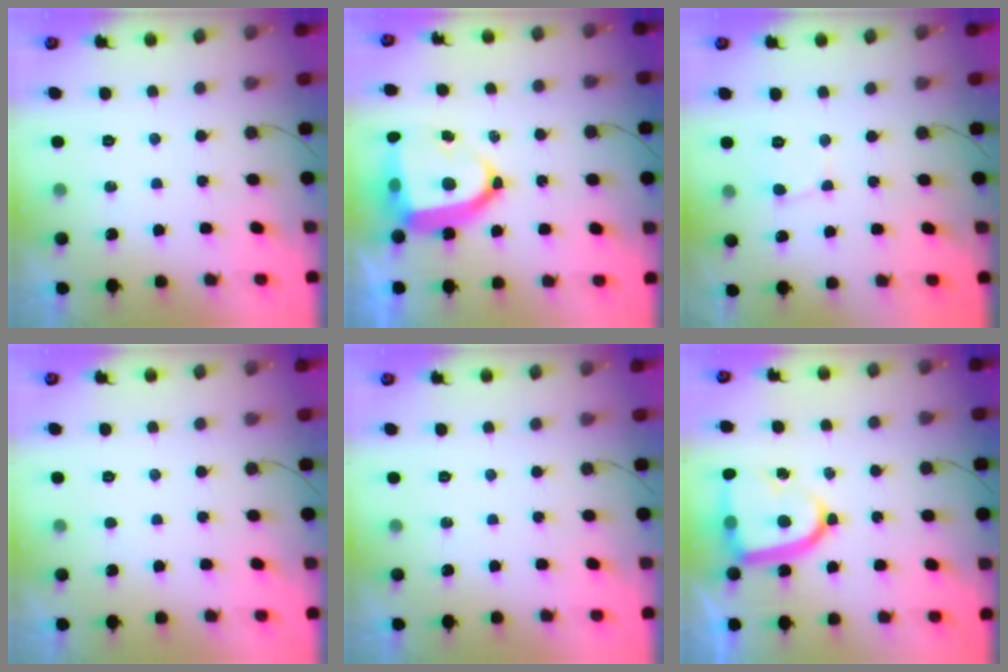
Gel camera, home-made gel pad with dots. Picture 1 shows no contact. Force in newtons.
{"total": 14.9, "press": 14.8, "slide": 1.9}
{"total": 3.1, "press": 3.1, "slide": 0.3}
{"total": 1.6, "press": 1.6, "slide": 0.1}
{"total": 0.0}
{"total": 15.9, "press": 15.9, "slide": 1.5}